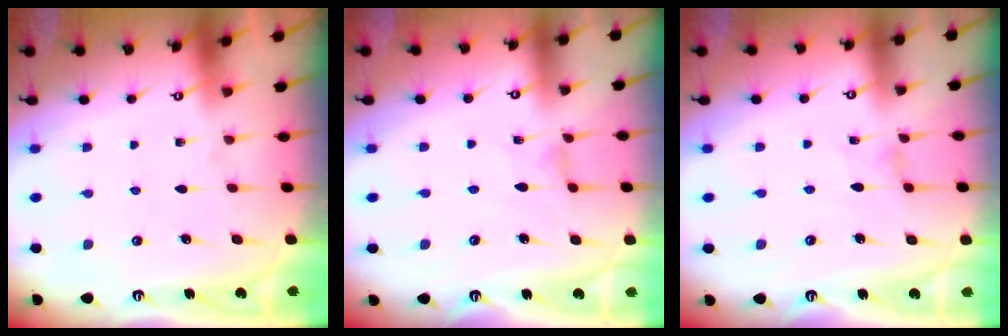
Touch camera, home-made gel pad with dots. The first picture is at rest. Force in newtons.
{"total": 0.0}
{"total": 0.0}